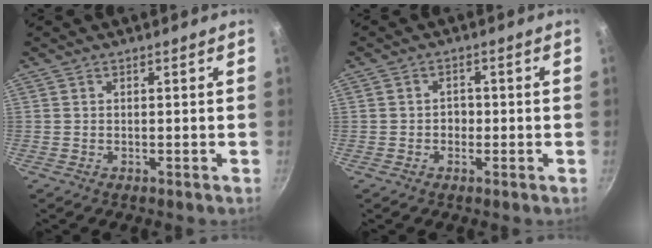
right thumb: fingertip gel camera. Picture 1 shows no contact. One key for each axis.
{"total": 2.1, "fx": -0.6, "fy": 1.7, "fz": 1.0, "tx": 0.000, "ty": 0.008, "tz": -0.012}